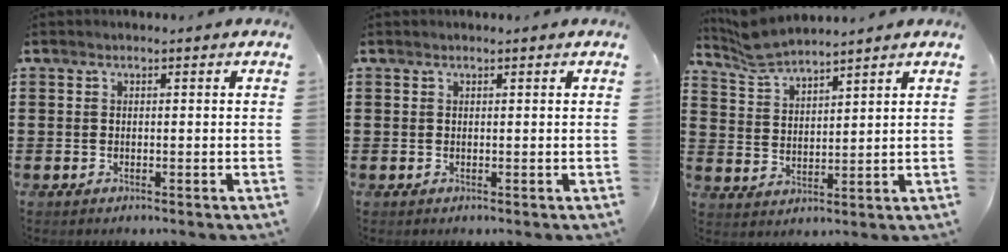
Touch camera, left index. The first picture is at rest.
{"total": 0.0}
{"total": 4.6, "force": [4.5, 0.6, 0.5], "torque": [-0.029, -0.016, 0.085]}